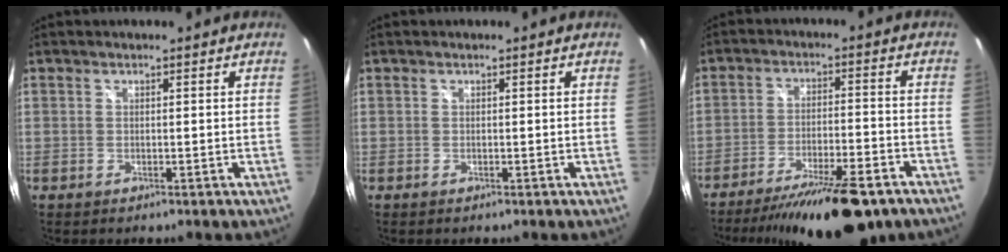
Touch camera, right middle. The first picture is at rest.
{"total": 0.0}
{"total": 17.9, "force": [-13.8, 4.1, 10.7], "torque": [-0.192, -0.026, -0.207]}